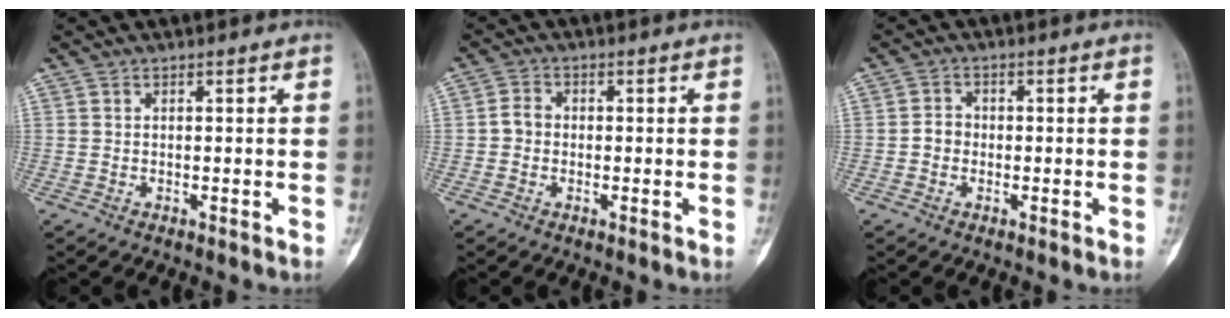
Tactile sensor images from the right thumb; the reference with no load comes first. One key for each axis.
{"total": 2.7, "fx": -0.4, "fy": 2.4, "fz": 1.3, "tx": -0.014, "ty": 0.010, "tz": -0.013}
{"total": 2.6, "fx": -0.6, "fy": 2.3, "fz": 1.1, "tx": -0.007, "ty": 0.009, "tz": -0.017}